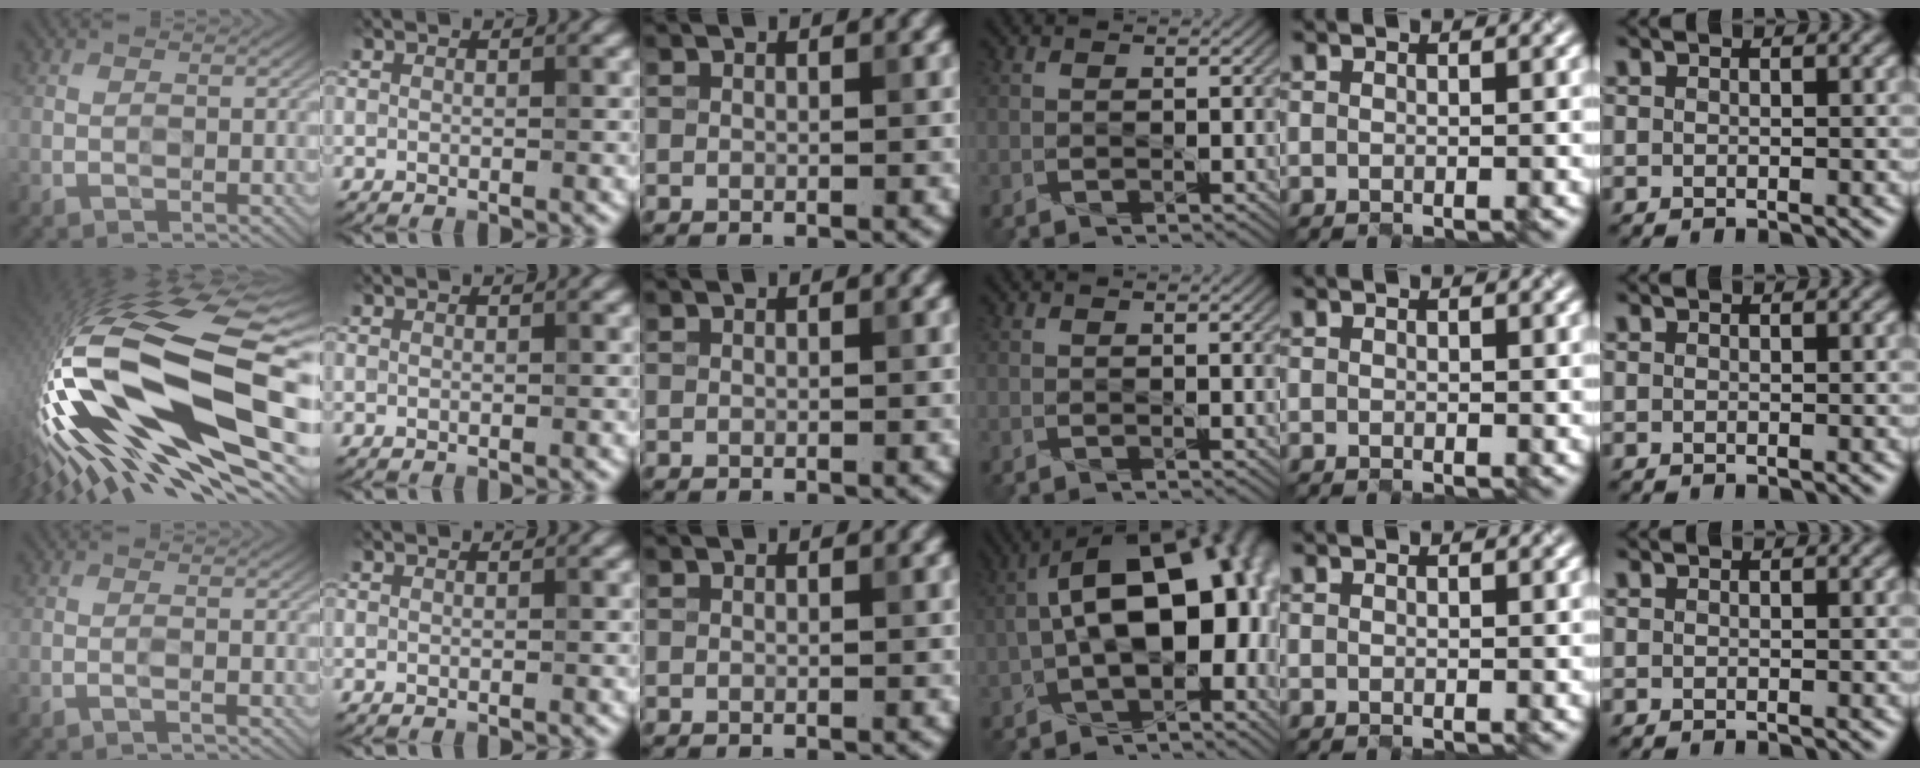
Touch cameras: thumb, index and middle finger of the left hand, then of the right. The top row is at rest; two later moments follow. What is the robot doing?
{"motion": "open", "object": "pencil case"}